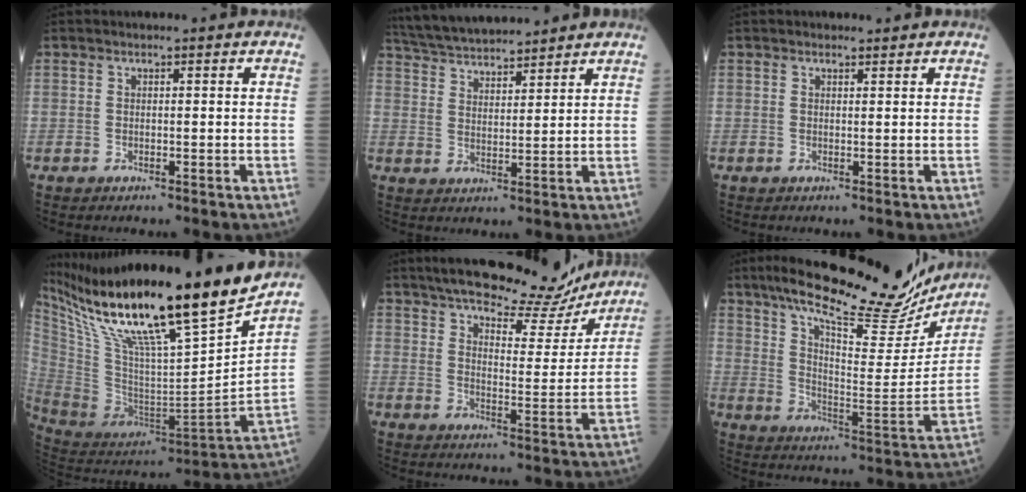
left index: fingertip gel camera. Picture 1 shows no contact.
{"total": 12.7, "force": [11.8, 1.9, 4.4], "torque": [-0.087, 0.033, 0.204]}
{"total": 0.7, "force": [0.7, 0.3, 0.0], "torque": [-0.008, -0.002, 0.010]}
{"total": 27.5, "force": [20.9, 0.7, 17.9], "torque": [-0.315, -0.024, 0.361]}
{"total": 18.6, "force": [16.5, 4.3, 7.6], "torque": [-0.106, -0.009, 0.222]}
{"total": 24.1, "force": [20.0, 5.1, 12.3], "torque": [-0.195, -0.005, 0.282]}